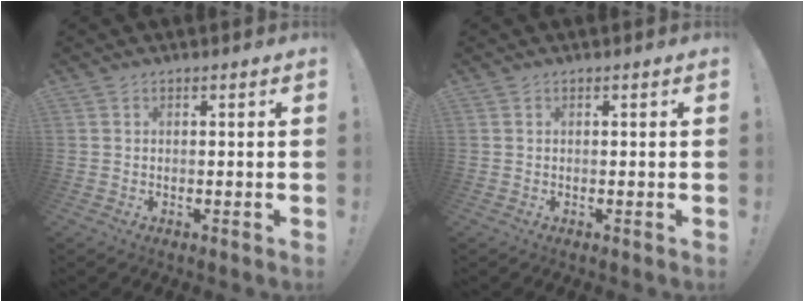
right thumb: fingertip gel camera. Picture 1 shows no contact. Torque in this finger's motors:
{"motor_torque": [-0.08, 0.10, -0.11, 0.10, 0.07]}